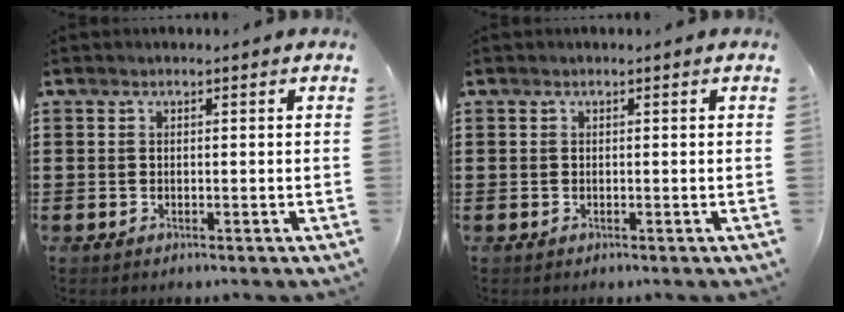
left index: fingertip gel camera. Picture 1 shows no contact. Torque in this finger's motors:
{"motor_torque": [0.00, 0.00, 0.00, 0.00]}